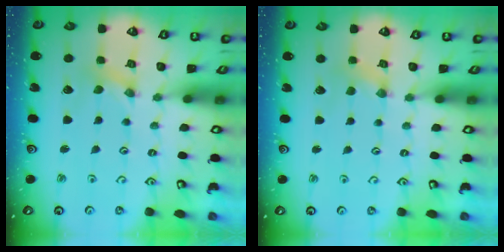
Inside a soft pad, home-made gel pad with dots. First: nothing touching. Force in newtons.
{"total": 2.2, "press": 2.2, "slide": 0.5}